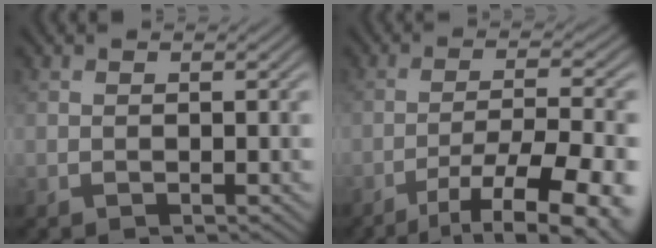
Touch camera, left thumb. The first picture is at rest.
{"total": 12.8, "force": [-8.2, 3.0, 9.4], "torque": [-0.157, -0.015, -0.111]}